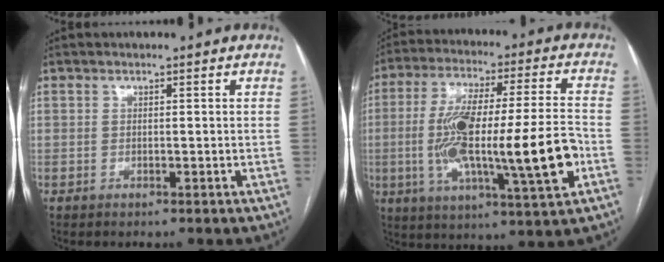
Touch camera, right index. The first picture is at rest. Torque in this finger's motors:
{"motor_torque": [2.14, 0.00, 0.73, 0.21]}